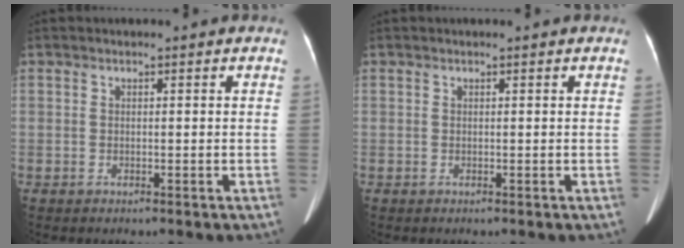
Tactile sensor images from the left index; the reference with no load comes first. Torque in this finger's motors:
{"motor_torque": [-0.21, -0.33, -0.08, -0.03]}